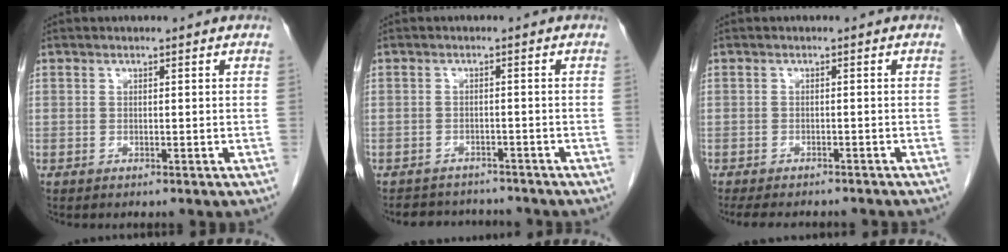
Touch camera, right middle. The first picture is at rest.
{"total": 6.3, "force": [-6.0, 1.8, 0.7], "torque": [-0.006, 0.008, -0.080]}
{"total": 10.0, "force": [-8.8, 2.6, 4.0], "torque": [-0.059, -0.009, -0.109]}